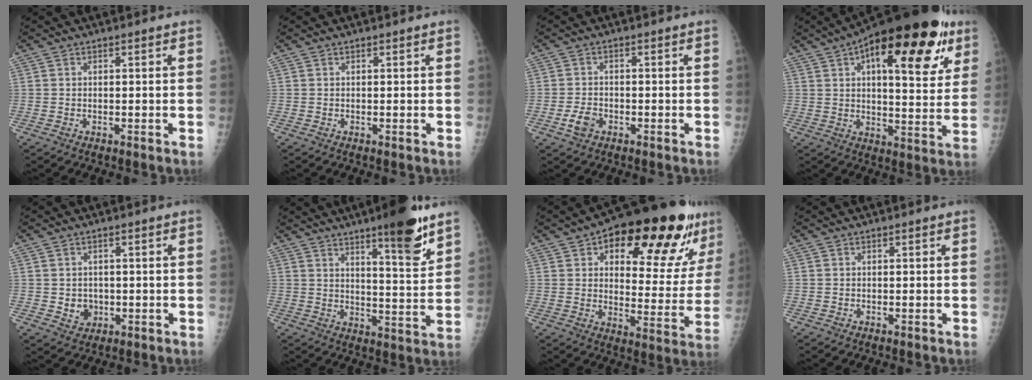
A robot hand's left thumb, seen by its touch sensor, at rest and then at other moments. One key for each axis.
{"total": 0.0}
{"total": 3.4, "fx": -1.5, "fy": 2.3, "fz": 2.0, "tx": -0.036, "ty": 0.006, "tz": -0.027}
{"total": 26.3, "fx": 12.1, "fy": 10.5, "fz": 20.9, "tx": -0.274, "ty": -0.006, "tz": 0.169}
{"total": 3.5, "fx": -0.3, "fy": 3.1, "fz": 1.5, "tx": -0.008, "ty": 0.000, "tz": 0.006}
{"total": 12.7, "fx": 8.4, "fy": 2.2, "fz": 9.3, "tx": -0.117, "ty": -0.057, "tz": 0.124}
{"total": 25.6, "fx": 14.1, "fy": 10.0, "fz": 19.0, "tx": -0.217, "ty": -0.032, "tz": 0.200}
{"total": 0.0}